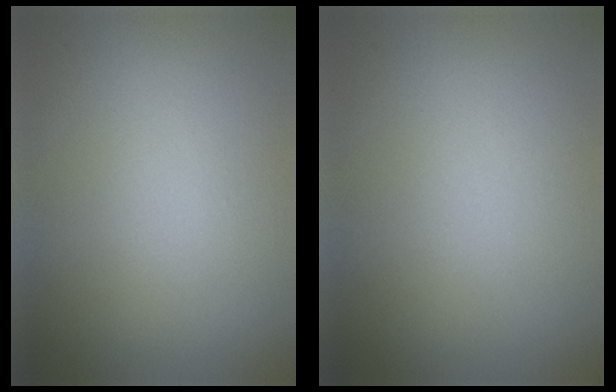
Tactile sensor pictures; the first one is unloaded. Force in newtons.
{"total": 0.0}